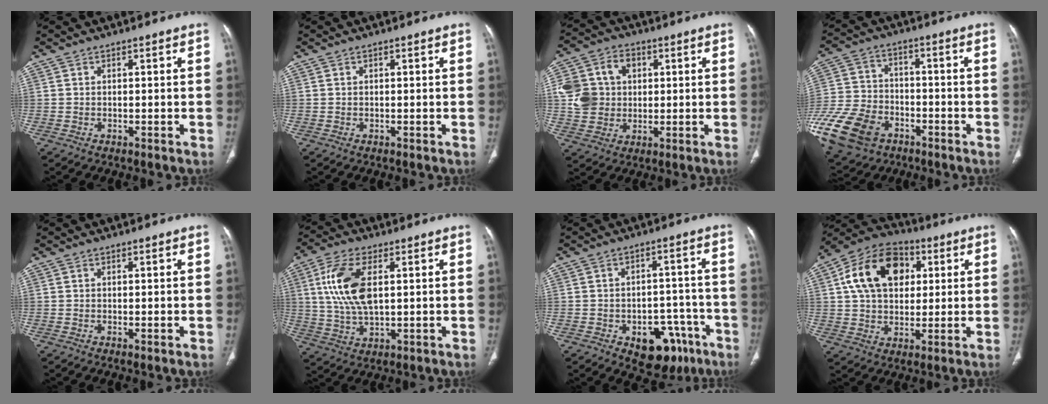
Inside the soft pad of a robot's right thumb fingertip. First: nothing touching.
{"total": 0.0}
{"total": 12.3, "force": [1.6, 10.5, 6.2], "torque": [-0.102, 0.012, 0.029]}
{"total": 20.8, "force": [-9.9, 14.5, 11.2], "torque": [-0.268, 0.023, -0.174]}
{"total": 0.0}
{"total": 12.1, "force": [2.7, 5.9, 10.2], "torque": [-0.216, -0.003, 0.056]}
{"total": 11.9, "force": [-6.2, 7.3, 7.0], "torque": [-0.053, 0.045, -0.076]}
{"total": 16.7, "force": [4.4, 11.9, 10.9], "torque": [-0.167, 0.010, 0.069]}